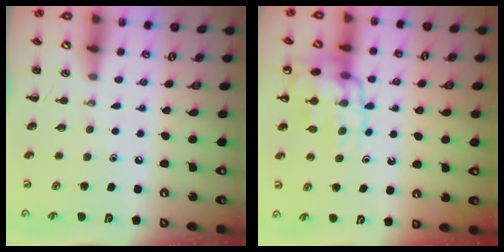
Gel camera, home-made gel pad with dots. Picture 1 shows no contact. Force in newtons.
{"total": 13.6, "press": 13.5, "slide": 1.8}